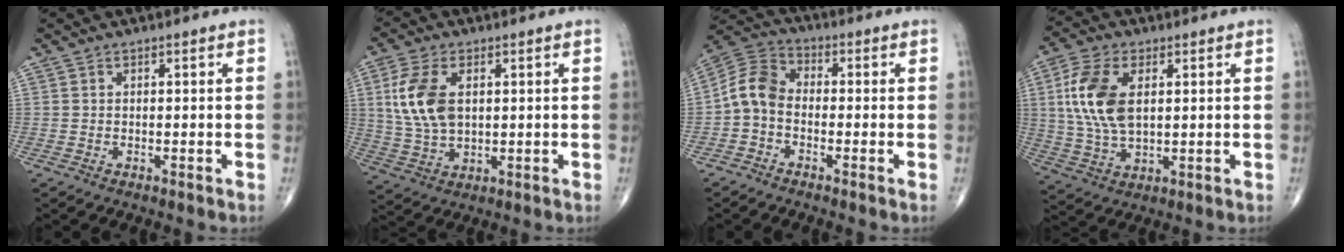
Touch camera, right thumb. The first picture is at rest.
{"total": 11.0, "force": [2.4, 6.4, 8.6], "torque": [-0.181, -0.005, 0.050]}
{"total": 7.2, "force": [-1.6, 5.1, 4.8], "torque": [-0.085, 0.028, -0.050]}
{"total": 12.6, "force": [2.7, 6.9, 10.2], "torque": [-0.215, -0.004, 0.054]}